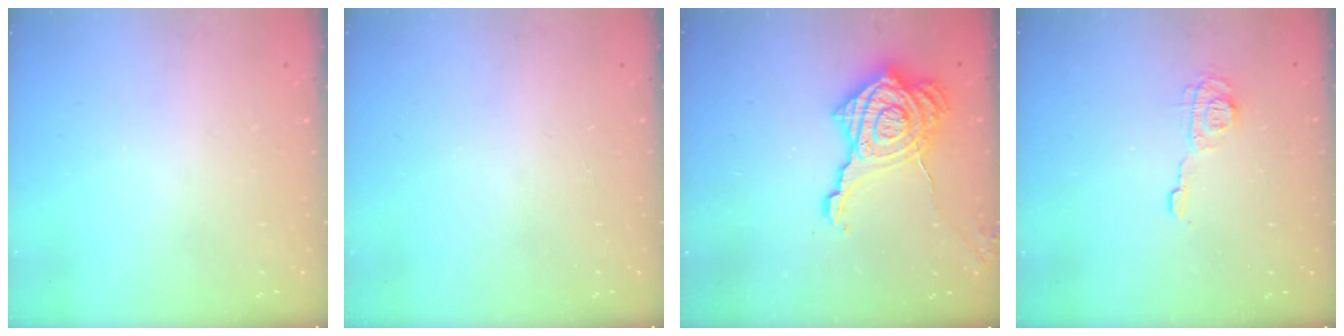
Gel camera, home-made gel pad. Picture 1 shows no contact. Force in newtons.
{"total": 0.0}
{"total": 20.6, "press": 20.5, "slide": 1.8}
{"total": 7.9, "press": 7.9, "slide": 0.2}